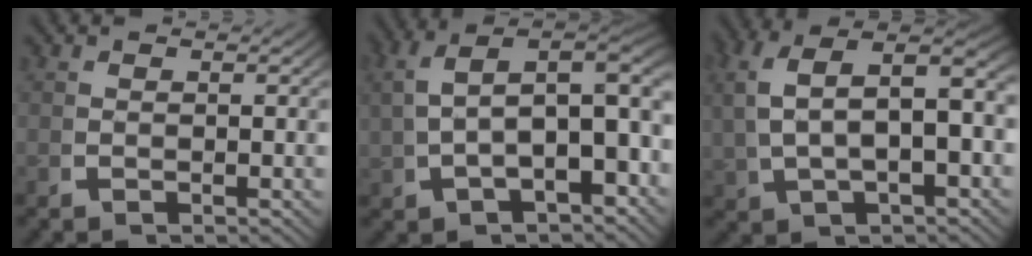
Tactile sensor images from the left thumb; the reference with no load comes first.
{"total": 11.0, "force": [1.3, 7.1, 8.2], "torque": [-0.123, -0.002, 0.019]}
{"total": 9.9, "force": [1.7, 6.0, 7.7], "torque": [-0.129, 0.012, 0.030]}